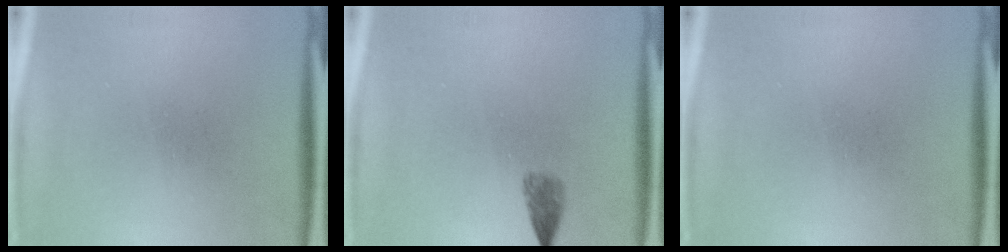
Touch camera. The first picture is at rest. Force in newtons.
{"total": 1.8}
{"total": 0.0}